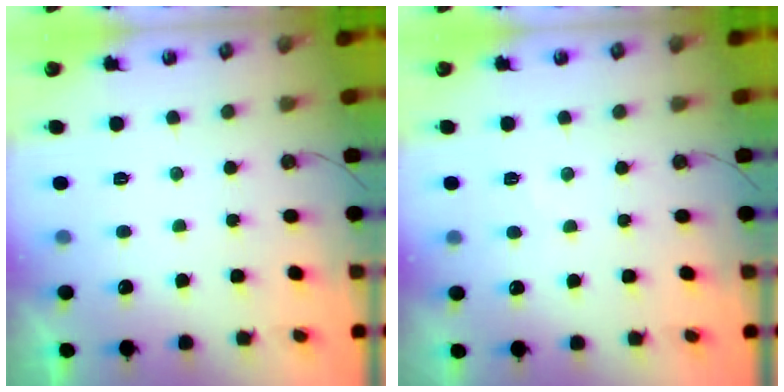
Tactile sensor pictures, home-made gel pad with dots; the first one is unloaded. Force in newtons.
{"total": 4.1, "press": 4.1, "slide": 0.5}